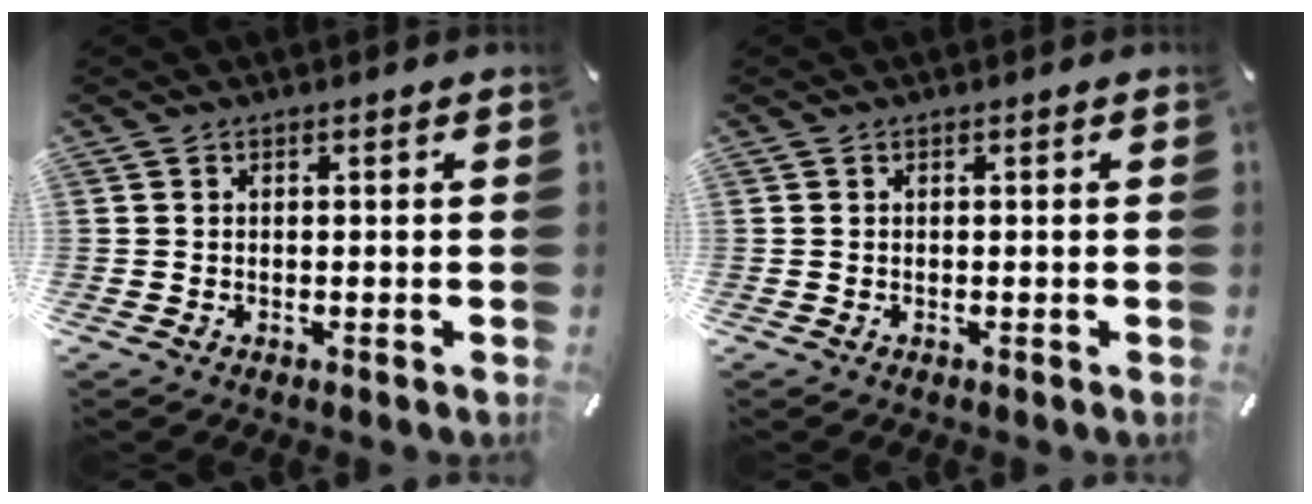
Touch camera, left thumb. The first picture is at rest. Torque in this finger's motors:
{"motor_torque": [0.00, 0.00, 0.00, 0.00, 0.00]}